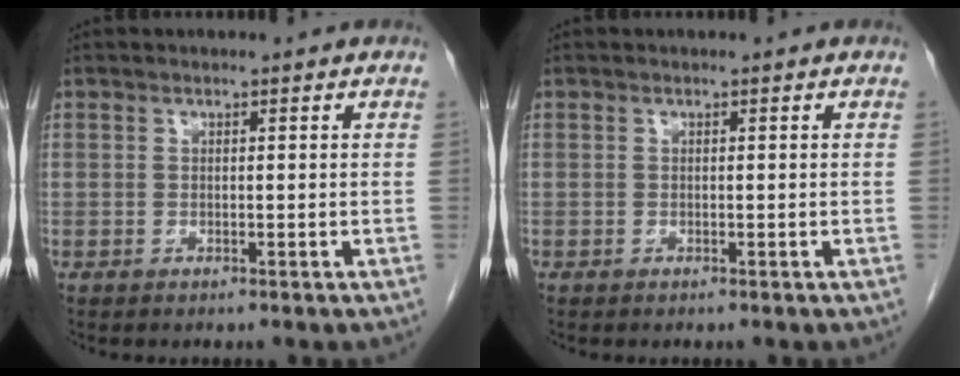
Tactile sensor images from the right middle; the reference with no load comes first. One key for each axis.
{"total": 0.0}